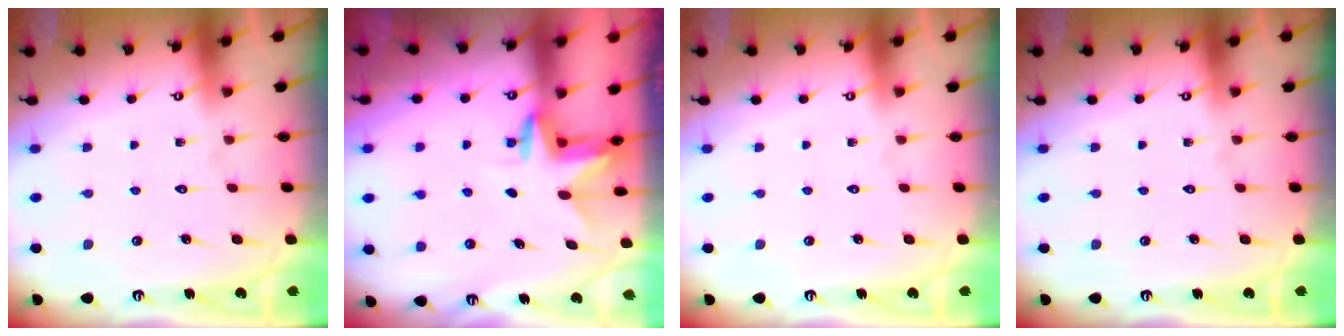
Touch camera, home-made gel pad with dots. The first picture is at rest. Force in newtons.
{"total": 2.6, "press": 2.6, "slide": 0.1}
{"total": 0.0}
{"total": 0.0}